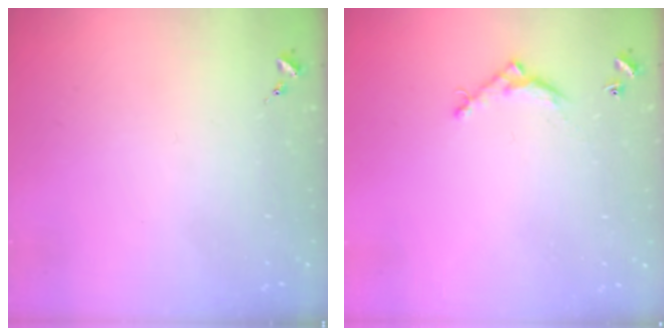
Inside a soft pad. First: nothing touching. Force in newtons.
{"total": 5.5, "press": 5.5, "slide": 0.3}